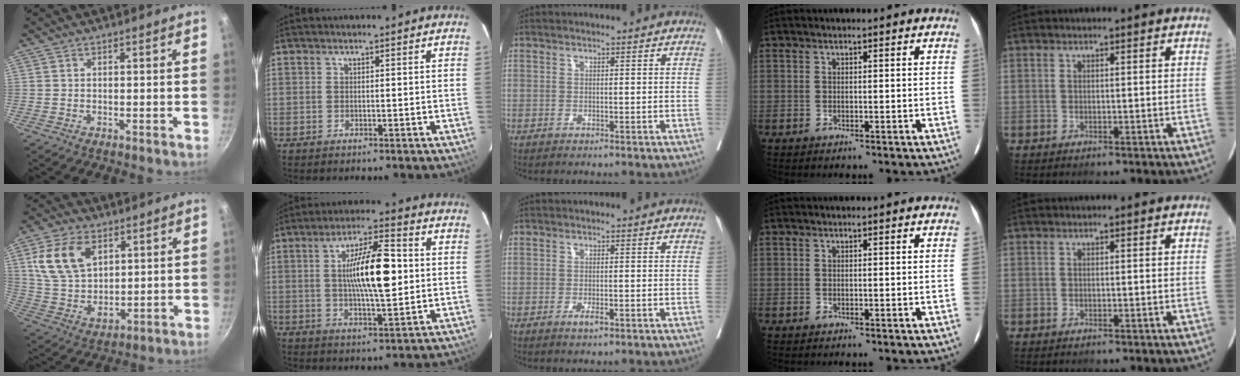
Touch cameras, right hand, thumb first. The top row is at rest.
{"thumb": {"total": 14.4, "force": [5.3, 9.3, 9.6], "torque": [-0.162, -0.020, 0.113]}, "index": {"total": 12.7, "force": [1.1, 2.5, 12.4], "torque": [-0.214, 0.012, 0.017]}, "middle": {"total": 1.6, "force": [-0.8, 0.5, 1.3], "torque": [-0.022, -0.002, -0.011]}}